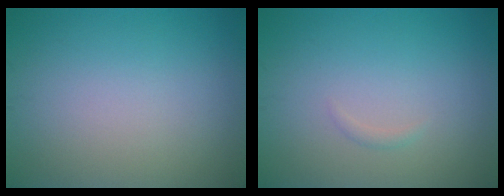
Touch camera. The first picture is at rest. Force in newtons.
{"total": 0.5, "press": 0.5, "slide": 0.0}